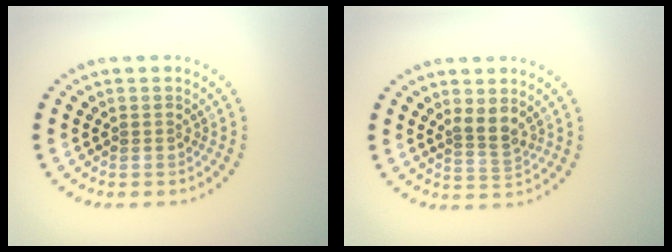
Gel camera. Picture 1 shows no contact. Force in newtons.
{"total": 2.0, "press": 1.6, "slide": 1.2}